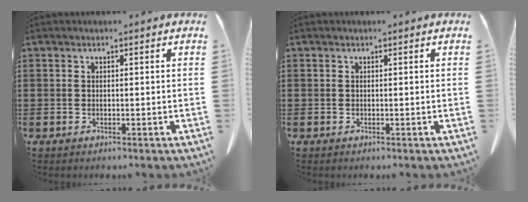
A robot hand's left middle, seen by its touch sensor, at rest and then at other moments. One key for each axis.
{"total": 0.0}